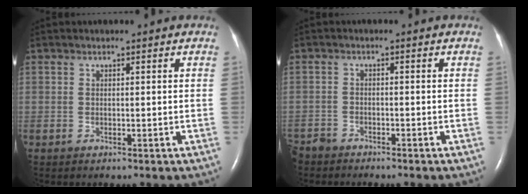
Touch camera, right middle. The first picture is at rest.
{"total": 2.8, "force": [-2.7, 0.9, 0.0], "torque": [-0.001, -0.005, -0.052]}